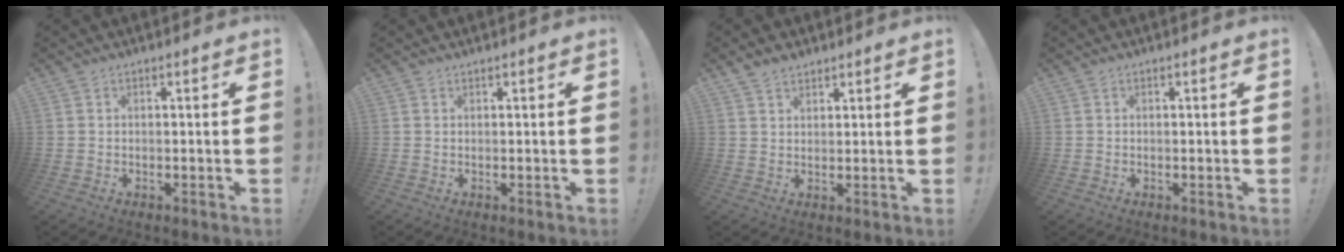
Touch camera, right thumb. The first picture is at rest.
{"total": 0.6, "force": [0.5, 0.0, -0.1], "torque": [0.010, -0.003, 0.009]}
{"total": 3.5, "force": [2.9, 1.7, 0.9], "torque": [-0.015, -0.017, 0.053]}
{"total": 0.6, "force": [0.1, 0.5, -0.3], "torque": [0.006, 0.002, 0.002]}